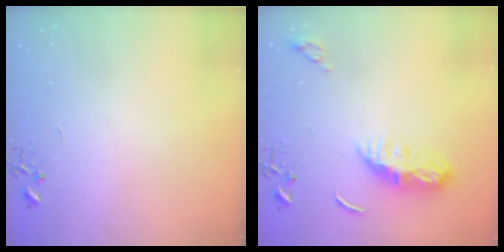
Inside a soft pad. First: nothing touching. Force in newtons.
{"total": 9.9, "press": 9.9, "slide": 0.5}